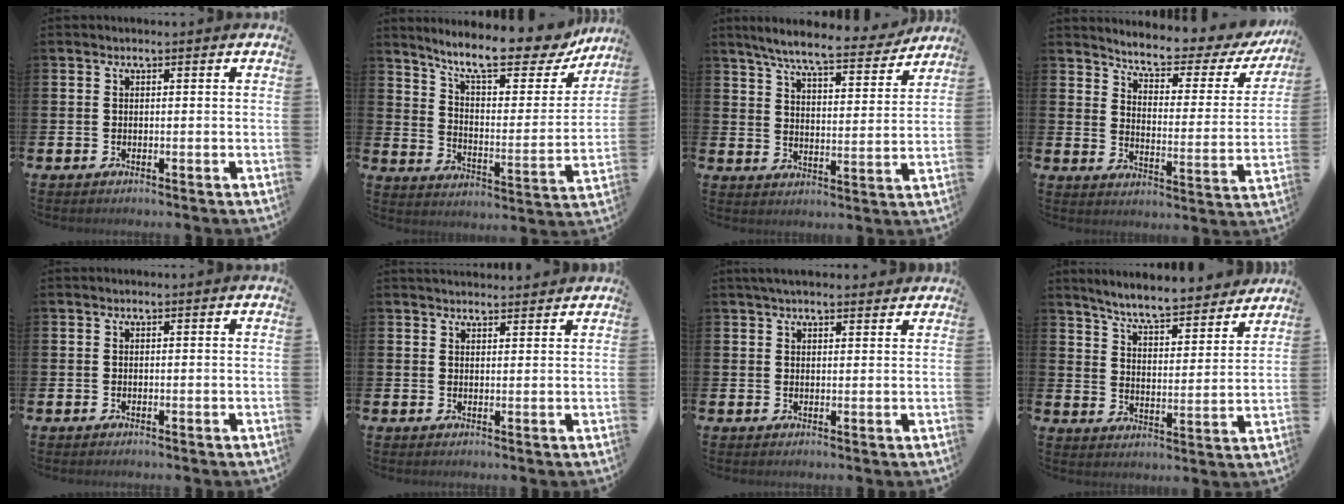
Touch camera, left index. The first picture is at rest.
{"total": 11.6, "force": [10.0, 2.6, 5.4], "torque": [-0.127, -0.066, 0.167]}
{"total": 7.8, "force": [7.2, 0.7, 3.0], "torque": [-0.074, -0.044, 0.121]}
{"total": 5.5, "force": [5.0, 1.1, 2.0], "torque": [-0.062, -0.041, 0.077]}
{"total": 0.0}
{"total": 2.5, "force": [2.4, 0.4, 0.1], "torque": [0.002, -0.012, 0.042]}
{"total": 3.1, "force": [2.8, 0.7, 1.0], "torque": [-0.025, -0.005, 0.052]}
{"total": 7.3, "force": [7.0, 0.5, 2.0], "torque": [-0.064, -0.051, 0.119]}